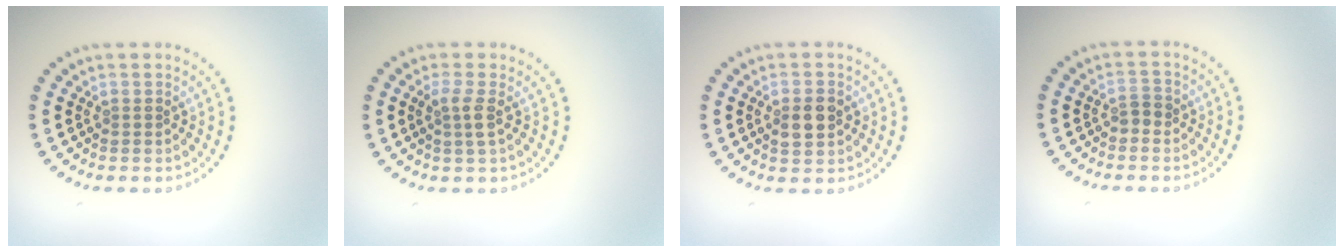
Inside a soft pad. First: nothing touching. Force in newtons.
{"total": 1.6, "press": 1.4, "slide": 0.8}
{"total": 2.7, "press": 2.7, "slide": 0.2}
{"total": 1.2, "press": 1.1, "slide": 0.4}